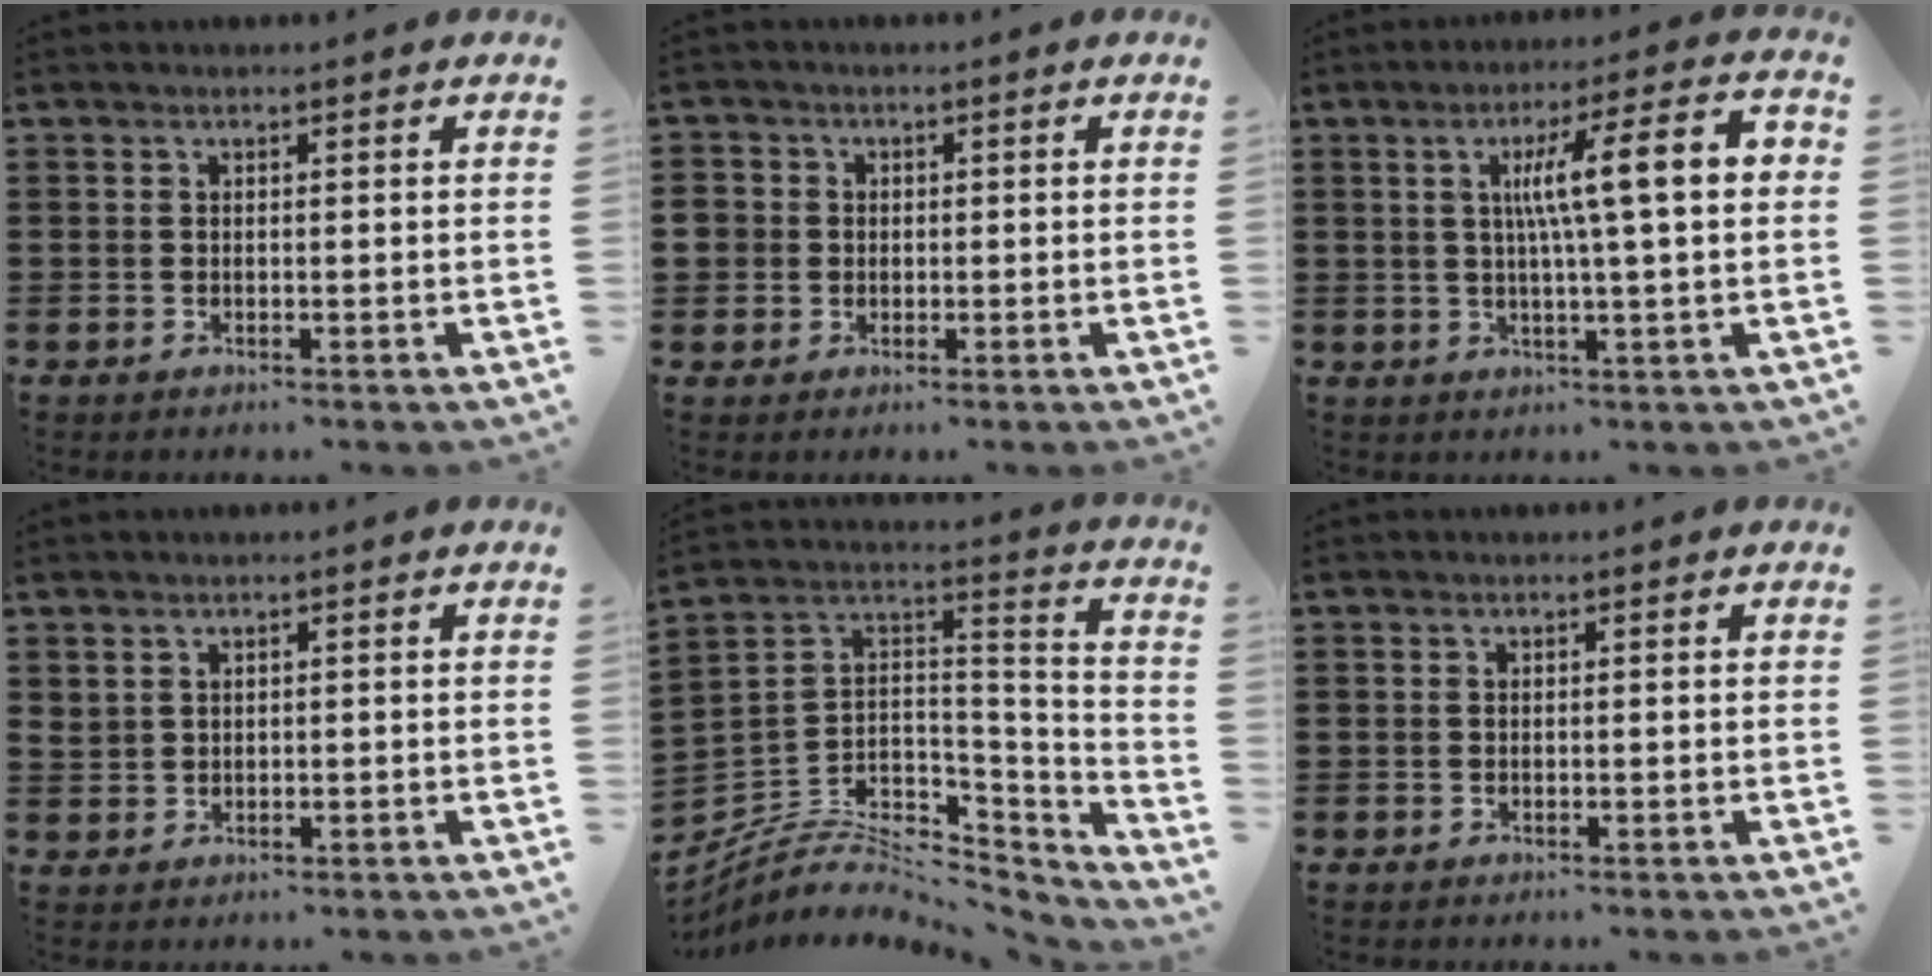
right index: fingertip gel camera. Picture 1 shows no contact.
{"total": 2.8, "force": [0.0, 2.8, 0.3], "torque": [-0.027, 0.007, -0.005]}
{"total": 10.6, "force": [1.6, 0.9, 10.4], "torque": [-0.186, 0.006, 0.018]}
{"total": 1.5, "force": [1.1, 0.9, 0.3], "torque": [-0.008, 0.003, 0.021]}
{"total": 6.4, "force": [-4.5, 3.7, 2.6], "torque": [-0.063, -0.004, -0.086]}
{"total": 0.0}